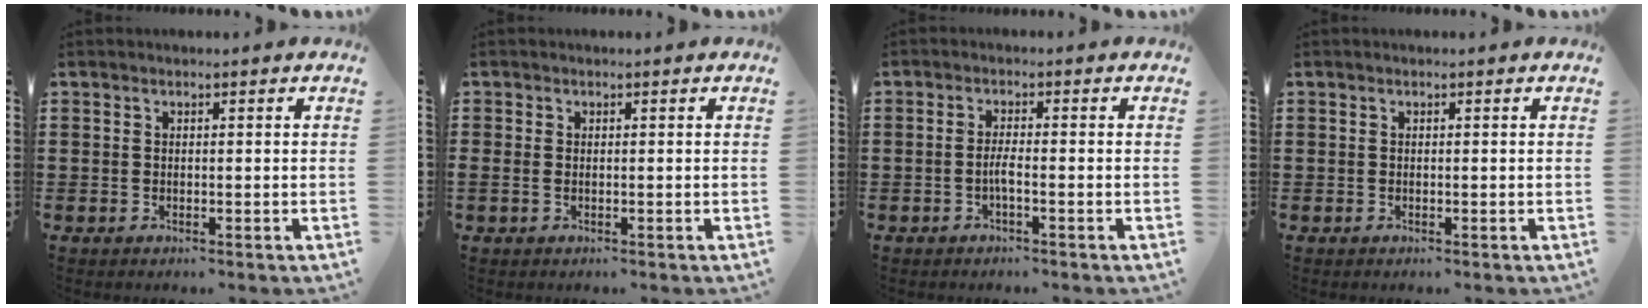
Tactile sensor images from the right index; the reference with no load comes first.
{"total": 0.7, "force": [-0.1, 0.4, 0.5], "torque": [-0.012, 0.001, -0.003]}
{"total": 2.2, "force": [-1.0, 0.2, 2.0], "torque": [-0.044, -0.003, -0.021]}
{"total": 0.0}